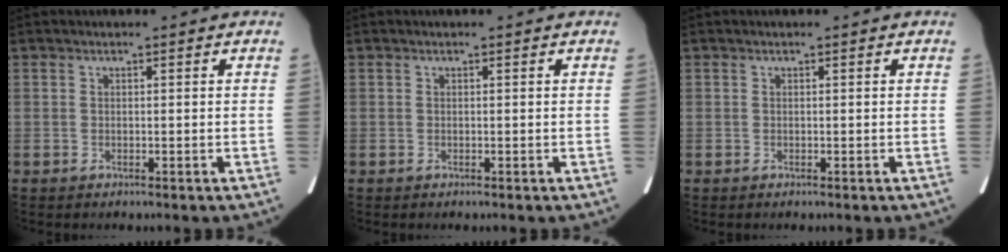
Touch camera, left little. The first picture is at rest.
{"total": 0.0}
{"total": 0.0}